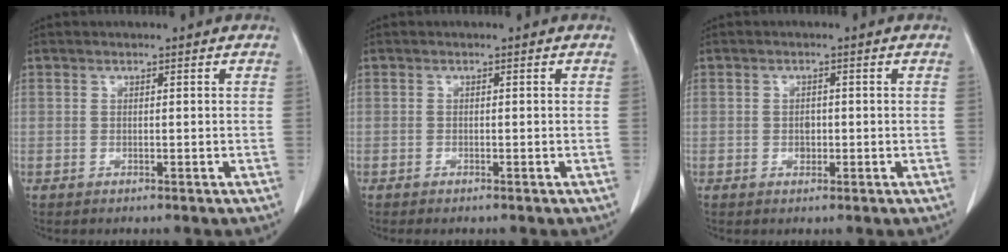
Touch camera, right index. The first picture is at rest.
{"total": 0.6, "force": [-0.5, 0.0, 0.2], "torque": [-0.010, -0.002, -0.009]}
{"total": 1.5, "force": [-0.2, 1.1, 1.0], "torque": [-0.014, 0.003, -0.002]}